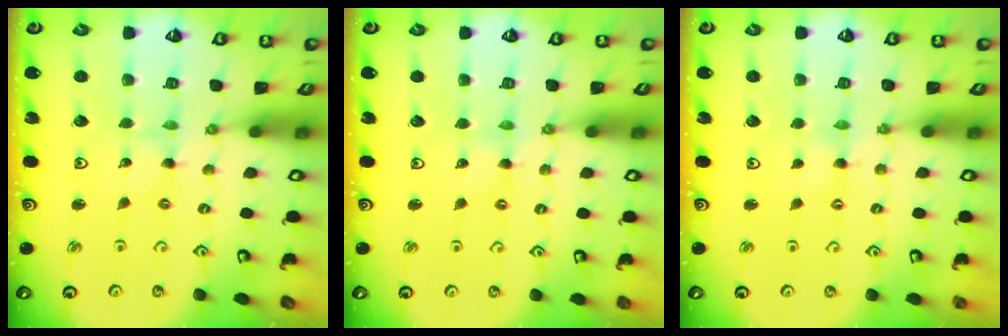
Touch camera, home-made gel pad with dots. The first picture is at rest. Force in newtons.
{"total": 0.0}
{"total": 0.0}